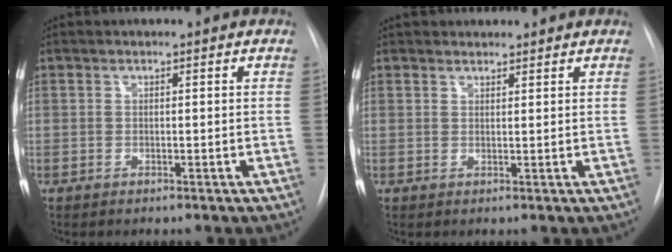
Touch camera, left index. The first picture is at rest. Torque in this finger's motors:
{"motor_torque": [0.87, -1.26, -0.05, 0.05]}